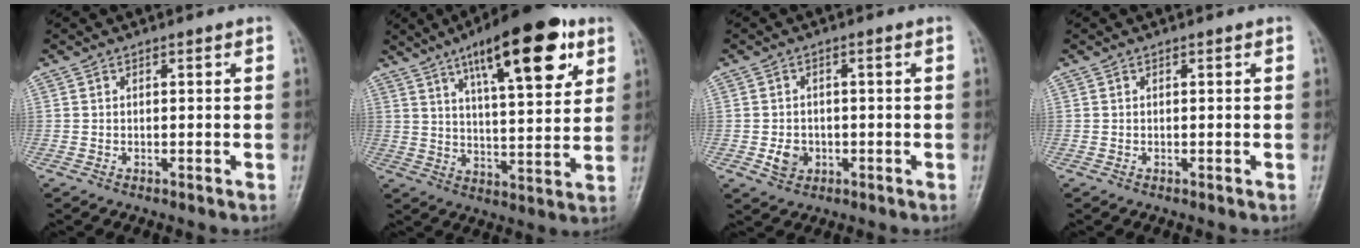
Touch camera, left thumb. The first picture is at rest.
{"total": 19.4, "force": [10.0, 6.3, 15.4], "torque": [-0.200, -0.030, 0.153]}
{"total": 3.7, "force": [-1.0, 3.1, 1.8], "torque": [-0.020, 0.003, -0.011]}
{"total": 0.0}